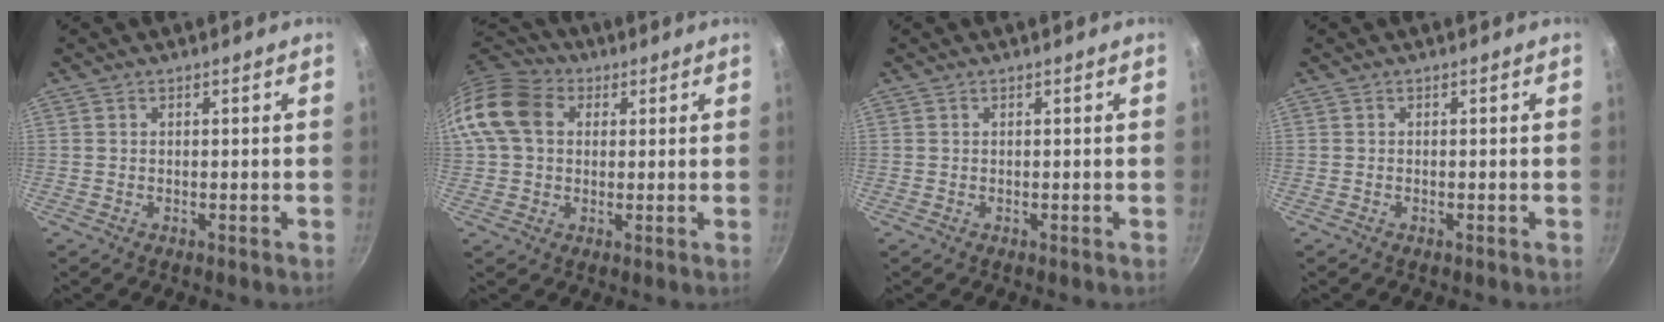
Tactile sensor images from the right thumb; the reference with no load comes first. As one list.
[{"total": 12.4, "force": [2.5, 9.7, 7.3], "torque": [-0.125, 0.021, 0.028]}, {"total": 0.0}, {"total": 0.0}]